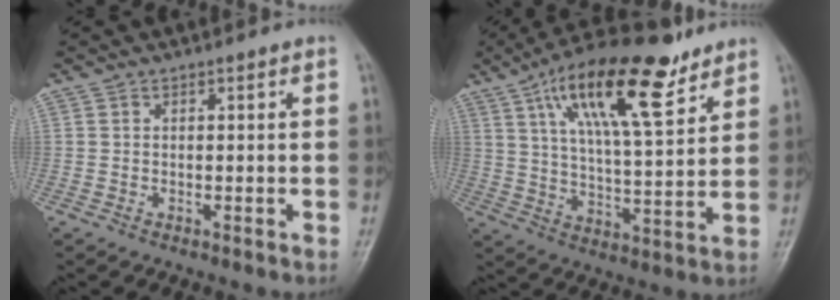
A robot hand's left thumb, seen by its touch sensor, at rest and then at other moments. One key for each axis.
{"total": 18.8, "fx": 11.0, "fy": 6.0, "fz": 14.0, "tx": -0.212, "ty": -0.040, "tz": 0.188}